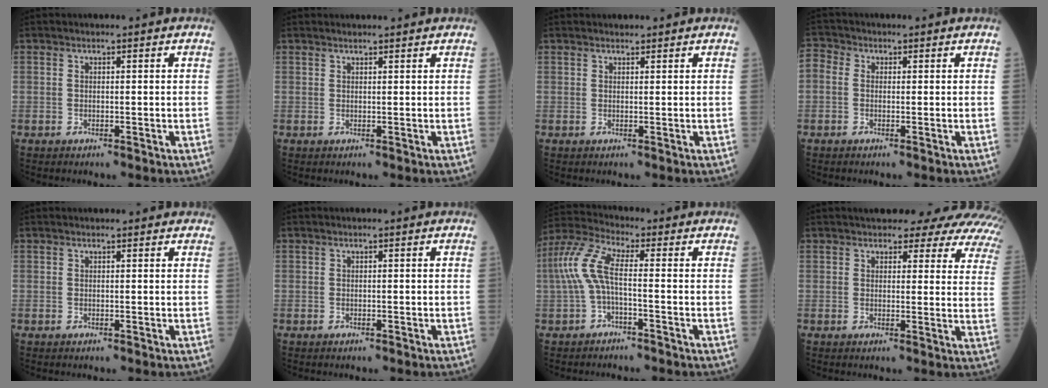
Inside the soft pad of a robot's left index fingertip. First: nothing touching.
{"total": 1.8, "force": [1.8, 0.3, 0.3], "torque": [-0.012, 0.012, 0.025]}
{"total": 0.8, "force": [0.8, 0.4, 0.0], "torque": [-0.012, 0.002, 0.012]}
{"total": 3.0, "force": [0.3, 2.4, 1.8], "torque": [-0.051, 0.016, -0.004]}
{"total": 1.8, "force": [1.6, 0.8, 0.3], "torque": [-0.006, 0.008, 0.011]}
{"total": 0.0}
{"total": 6.8, "force": [-0.7, 1.3, 6.7], "torque": [-0.164, 0.028, -0.019]}
{"total": 18.4, "force": [16.7, 4.8, 5.9], "torque": [-0.063, -0.039, 0.168]}